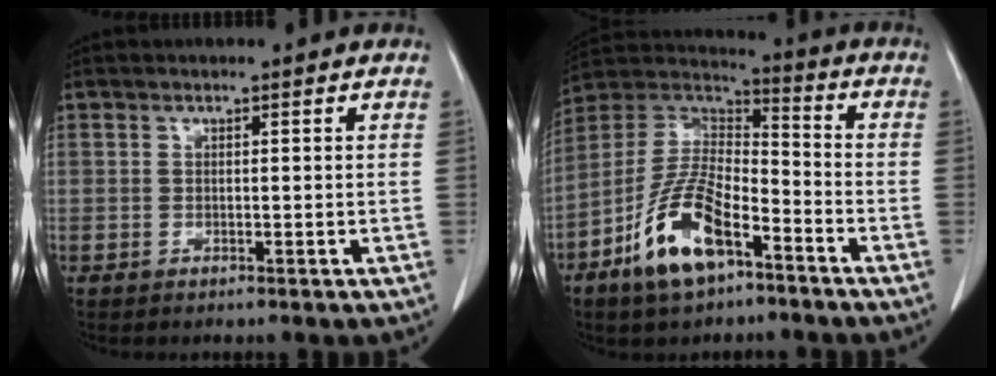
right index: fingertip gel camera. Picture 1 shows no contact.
{"total": 13.8, "force": [-7.4, 5.3, 10.4], "torque": [-0.216, 0.006, -0.136]}